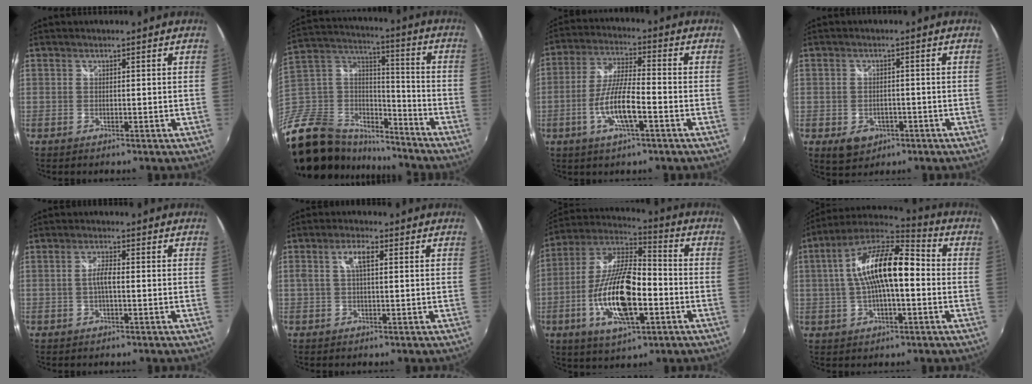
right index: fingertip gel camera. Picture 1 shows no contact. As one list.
[{"total": 29.9, "force": [-21.9, 15.0, 13.8], "torque": [-0.315, 0.022, -0.356]}, {"total": 10.2, "force": [-3.7, 2.0, 9.3], "torque": [-0.188, -0.003, -0.069]}, {"total": 6.0, "force": [-2.6, 4.5, 3.0], "torque": [-0.064, -0.010, -0.030]}, {"total": 2.6, "force": [-0.4, 0.6, 2.6], "torque": [-0.050, 0.003, -0.007]}, {"total": 4.1, "force": [1.0, 1.4, 3.8], "torque": [-0.072, 0.009, 0.019]}, {"total": 19.7, "force": [-5.5, 7.2, 17.5], "torque": [-0.353, -0.014, -0.103]}, {"total": 16.5, "force": [0.4, 6.0, 15.4], "torque": [-0.279, 0.021, -0.005]}]